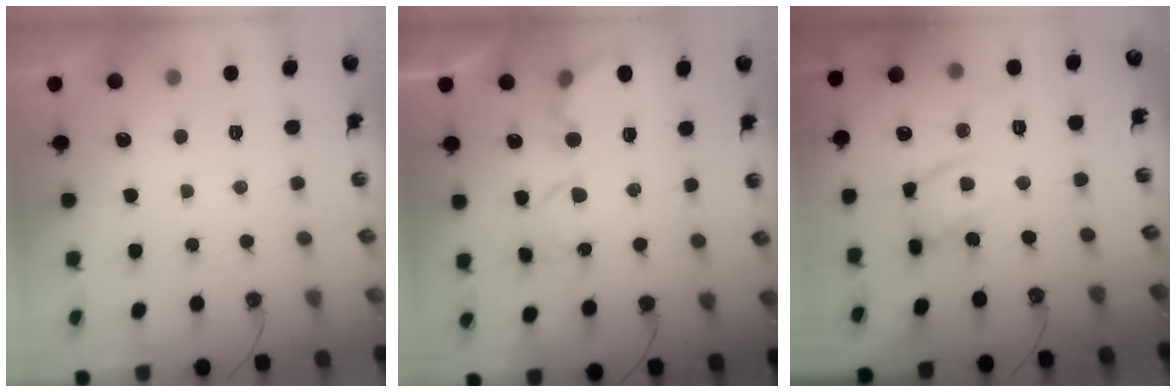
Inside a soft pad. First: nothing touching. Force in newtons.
{"total": 6.2, "press": 6.2, "slide": 0.3}
{"total": 13.4, "press": 13.4, "slide": 1.0}